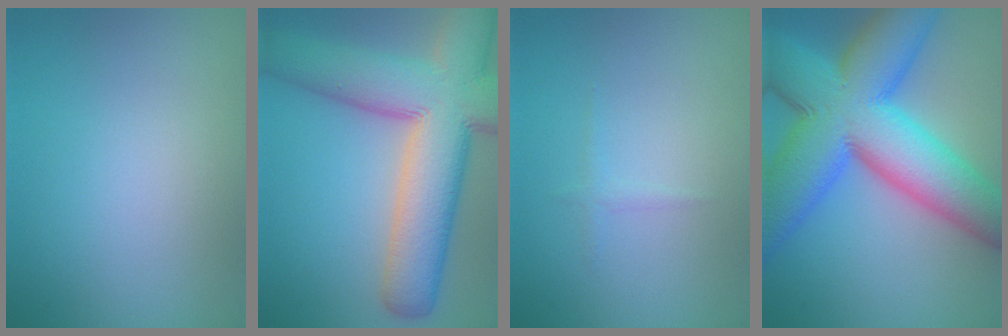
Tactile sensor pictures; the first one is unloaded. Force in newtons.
{"total": 12.7, "press": 12.7, "slide": 0.7}
{"total": 0.6, "press": 0.6, "slide": 0.1}
{"total": 14.6, "press": 14.6, "slide": 0.3}